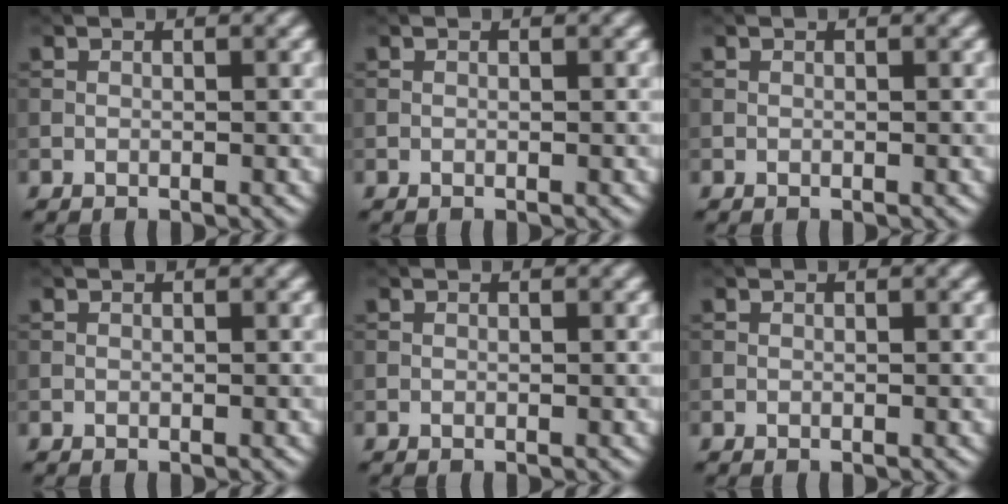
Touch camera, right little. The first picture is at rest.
{"total": 0.0}
{"total": 0.0}
{"total": 0.0}
{"total": 0.0}
{"total": 0.0}